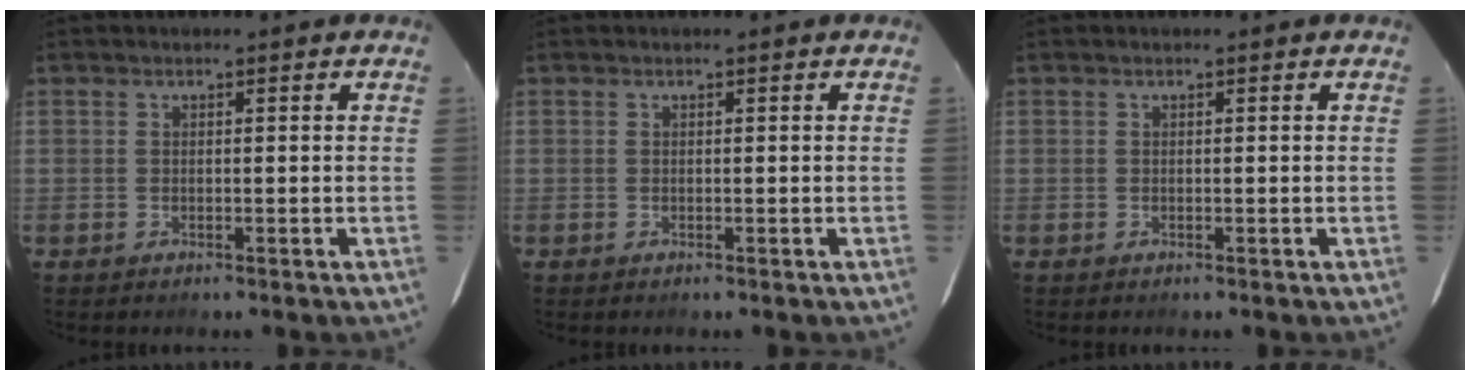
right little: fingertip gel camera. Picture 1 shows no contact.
{"total": 0.0}
{"total": 0.0}